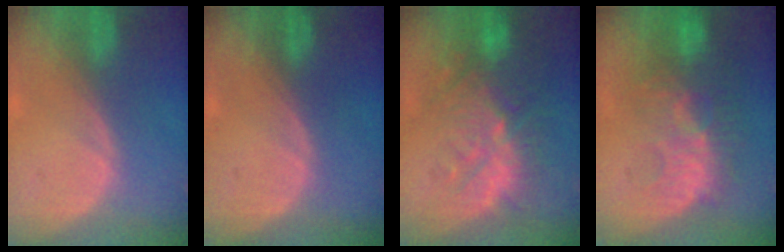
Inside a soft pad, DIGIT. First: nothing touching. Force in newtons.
{"total": 0.0}
{"total": 10.8, "press": 10.0, "slide": 3.9}
{"total": 10.0, "press": 9.2, "slide": 3.8}